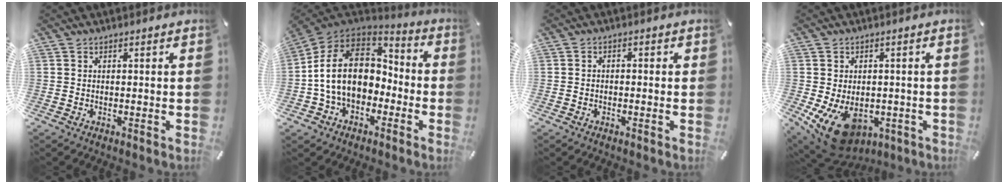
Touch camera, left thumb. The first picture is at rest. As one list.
[{"total": 16.7, "force": [-0.7, 12.9, 10.6], "torque": [-0.227, 0.020, -0.013]}, {"total": 1.4, "force": [-1.1, 0.8, 0.6], "torque": [-0.011, 0.006, -0.023]}, {"total": 12.6, "force": [-5.2, 8.5, 7.7], "torque": [-0.138, 0.016, -0.085]}]